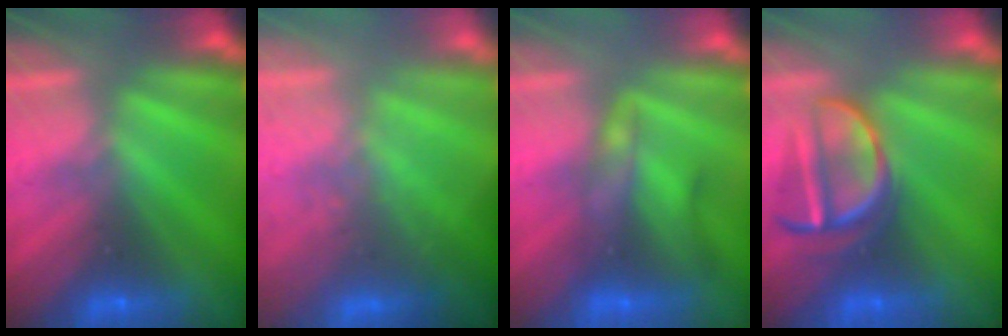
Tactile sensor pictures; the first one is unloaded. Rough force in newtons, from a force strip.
{"total": 6.9}
{"total": 2.1}
{"total": 3.5}